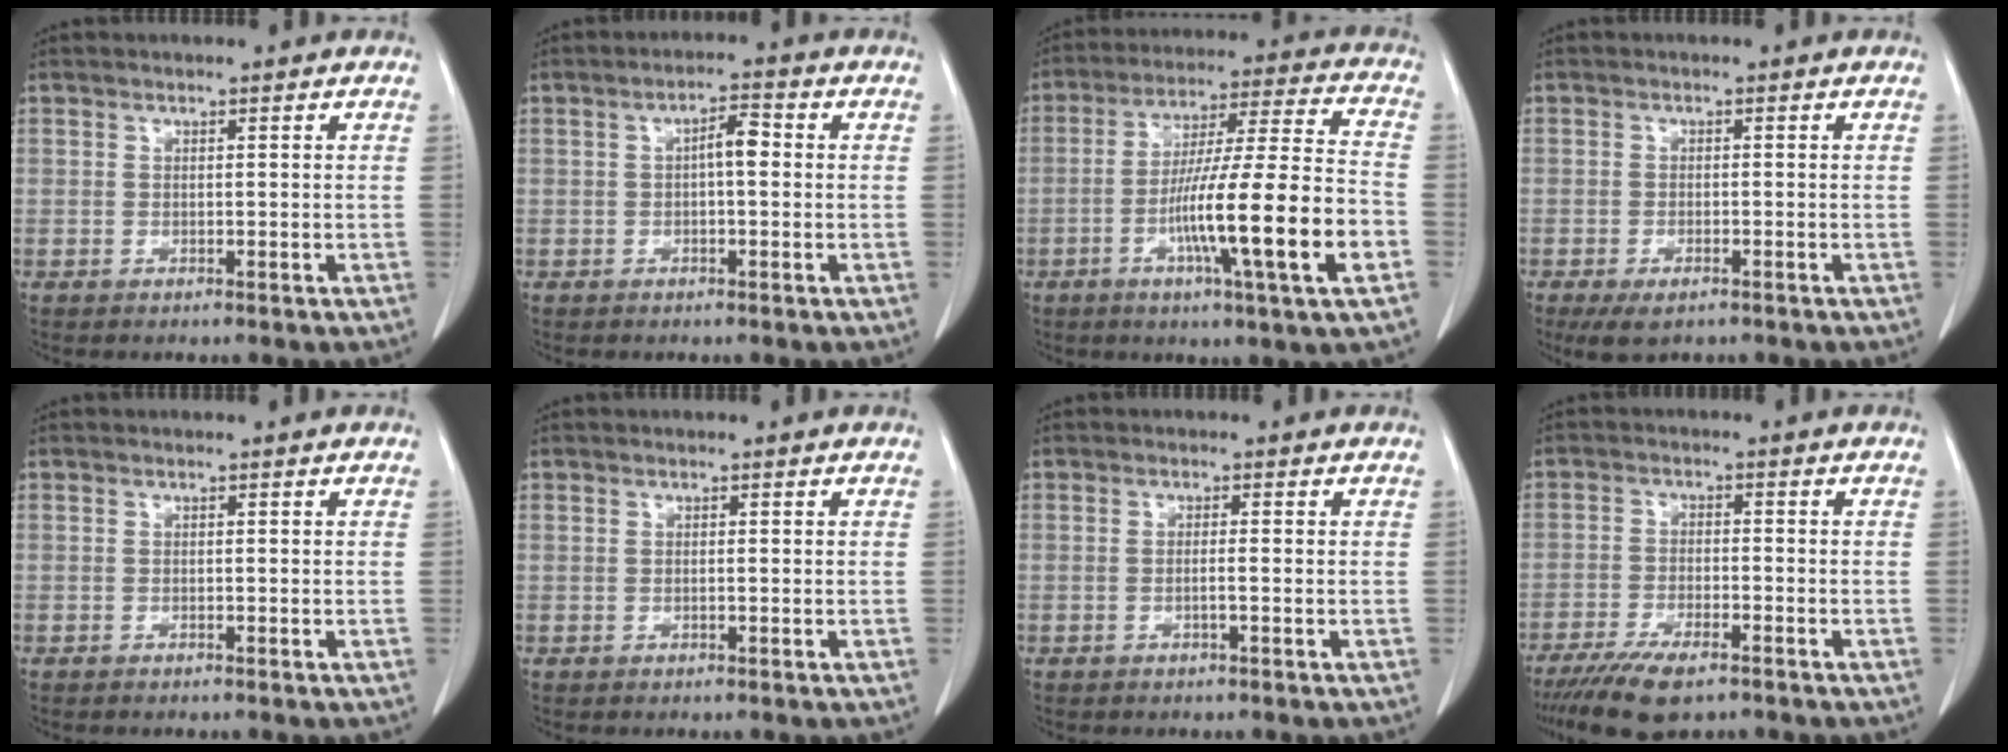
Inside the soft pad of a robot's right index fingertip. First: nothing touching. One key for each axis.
{"total": 3.5, "fx": 0.2, "fy": 0.9, "fz": 3.4, "tx": -0.054, "ty": 0.012, "tz": 0.000}
{"total": 18.4, "fx": -5.7, "fy": -0.1, "fz": 17.5, "tx": -0.285, "ty": -0.006, "tz": -0.095}
{"total": 4.0, "fx": -2.6, "fy": 1.6, "fz": 2.6, "tx": -0.046, "ty": -0.007, "tz": -0.039}
{"total": 0.0}
{"total": 0.0}
{"total": 1.1, "fx": -0.4, "fy": -0.1, "fz": 1.0, "tx": -0.019, "ty": 0.000, "tz": -0.008}
{"total": 8.6, "fx": -6.3, "fy": 2.3, "fz": 5.4, "tx": -0.093, "ty": -0.015, "tz": -0.106}